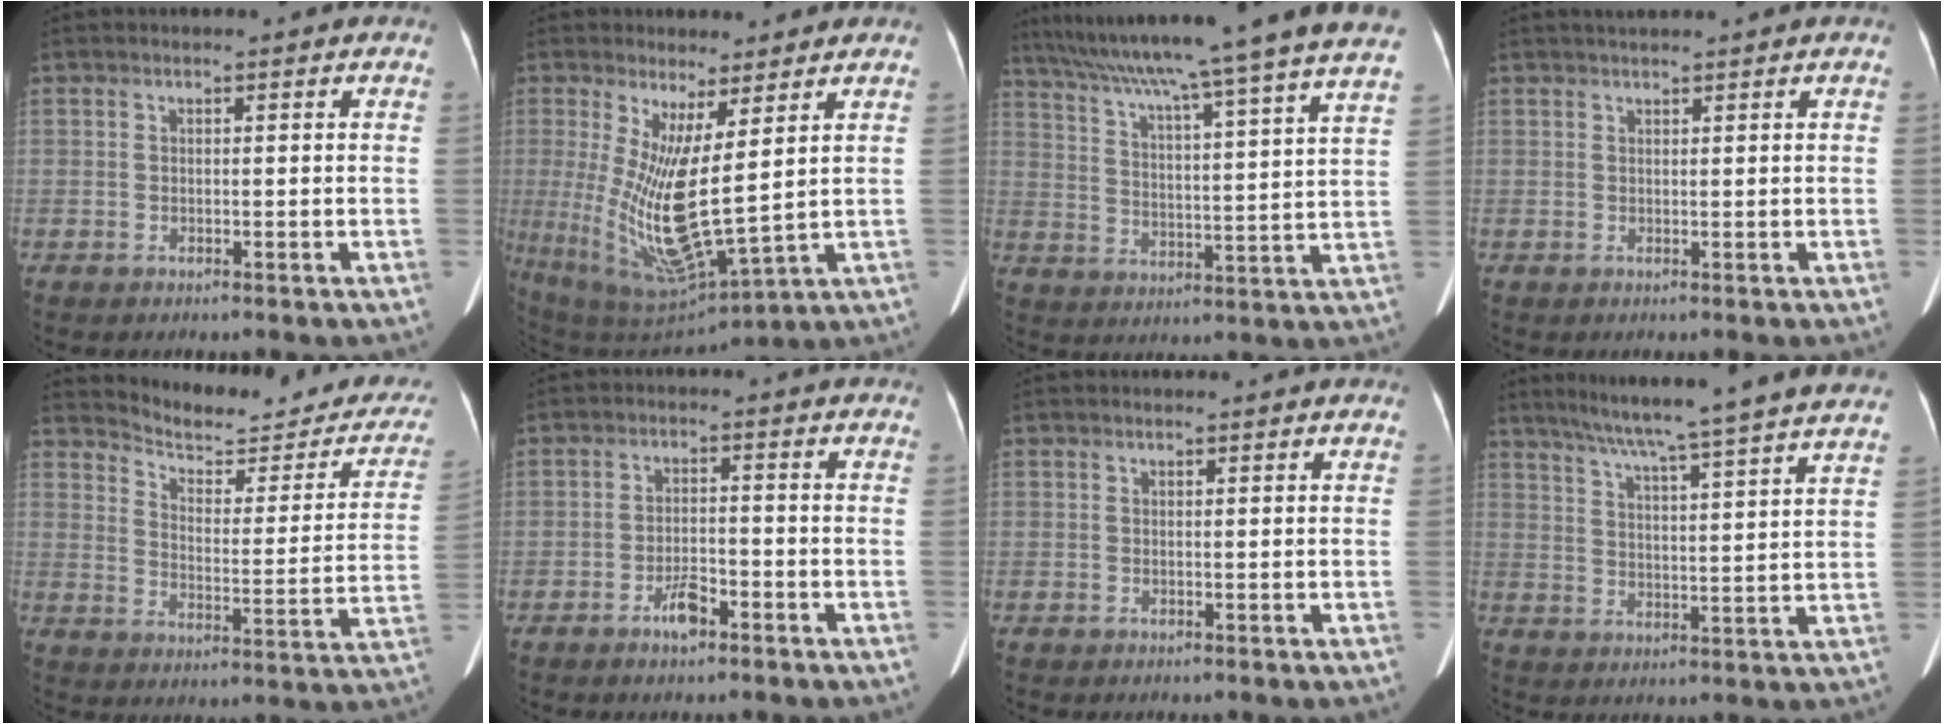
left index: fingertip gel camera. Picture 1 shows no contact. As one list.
[{"total": 12.5, "force": [2.0, 2.1, 12.1], "torque": [-0.250, -0.032, 0.051]}, {"total": 27.1, "force": [23.5, -2.1, 13.4], "torque": [-0.225, -0.036, 0.316]}, {"total": 1.8, "force": [1.5, -0.3, 0.8], "torque": [-0.011, 0.017, 0.033]}, {"total": 20.3, "force": [19.1, 4.4, 5.3], "torque": [-0.052, -0.066, 0.229]}, {"total": 3.5, "force": [-2.4, 1.1, 2.3], "torque": [-0.044, 0.003, -0.043]}, {"total": 0.0}, {"total": 23.6, "force": [20.8, -1.7, 11.0], "torque": [-0.180, -0.026, 0.270]}]